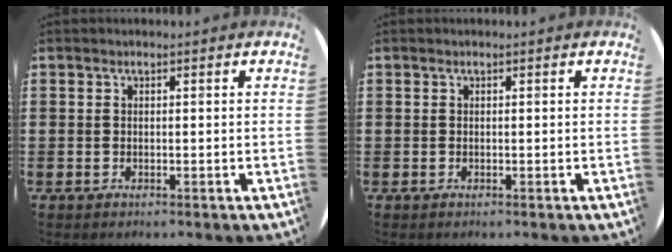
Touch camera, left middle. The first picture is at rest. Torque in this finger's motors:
{"motor_torque": [-0.19, 0.10, 0.00, -0.01]}